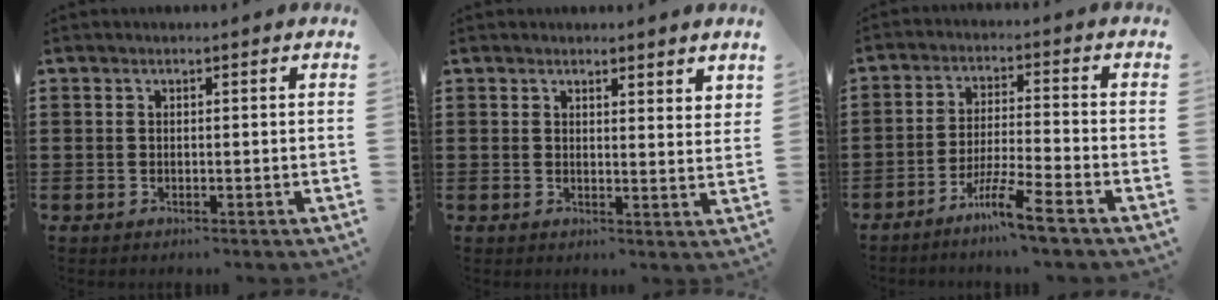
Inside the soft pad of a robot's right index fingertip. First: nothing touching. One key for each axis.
{"total": 1.9, "fx": 1.9, "fy": 0.3, "fz": 0.3, "tx": -0.011, "ty": 0.005, "tz": 0.037}
{"total": 7.1, "fx": -5.4, "fy": -0.3, "fz": 4.6, "tx": -0.095, "ty": -0.010, "tz": -0.104}